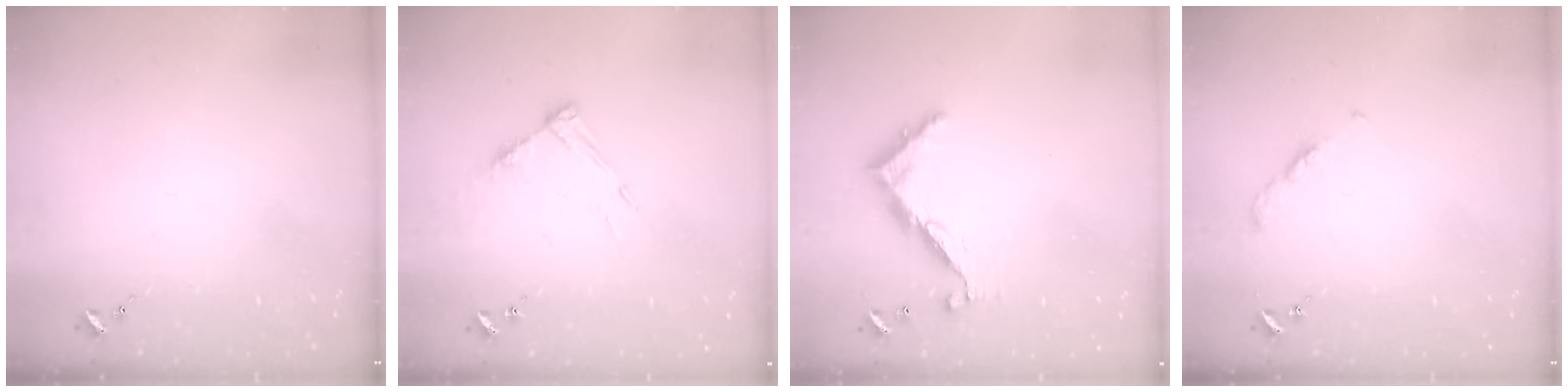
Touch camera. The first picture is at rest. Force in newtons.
{"total": 8.1, "press": 8.1, "slide": 0.6}
{"total": 9.0, "press": 9.0, "slide": 0.7}
{"total": 3.5, "press": 3.5, "slide": 0.4}